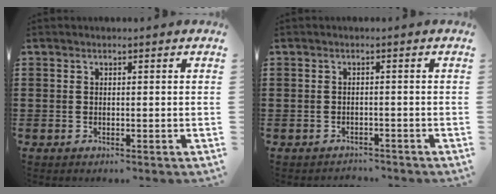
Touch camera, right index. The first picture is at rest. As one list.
[{"total": 1.3, "force": [-1.2, 0.3, -0.2], "torque": [-0.002, 0.005, -0.030]}]